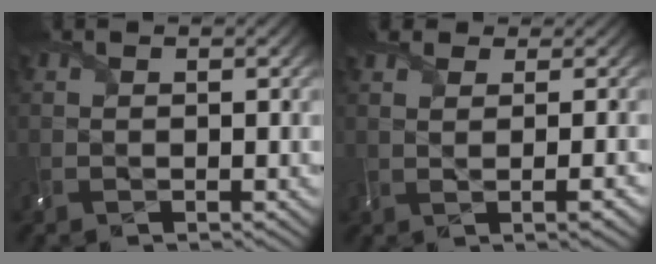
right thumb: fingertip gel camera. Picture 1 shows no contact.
{"total": 4.8, "force": [2.6, 1.6, 3.7], "torque": [-0.048, 0.021, 0.018]}